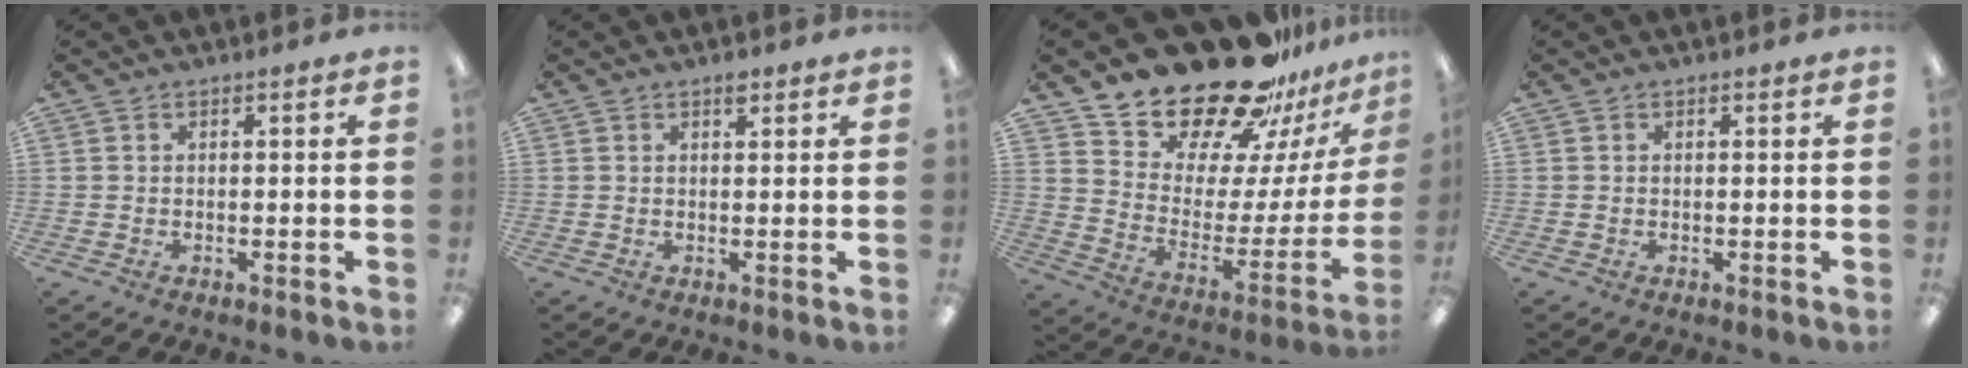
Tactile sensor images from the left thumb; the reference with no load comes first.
{"total": 1.7, "force": [1.3, 0.6, 0.8], "torque": [-0.003, -0.005, 0.020]}
{"total": 24.4, "force": [20.5, 10.0, 8.6], "torque": [-0.137, -0.151, 0.367]}
{"total": 0.0}